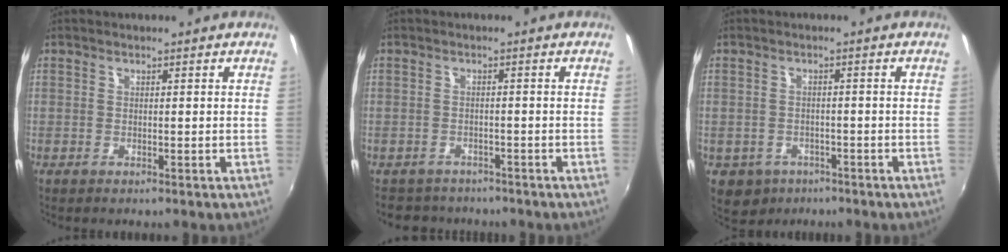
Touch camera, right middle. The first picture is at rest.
{"total": 5.3, "force": [-4.6, 2.5, 0.7], "torque": [-0.025, -0.002, -0.073]}
{"total": 6.1, "force": [-3.1, 5.0, 1.8], "torque": [-0.053, -0.010, -0.039]}